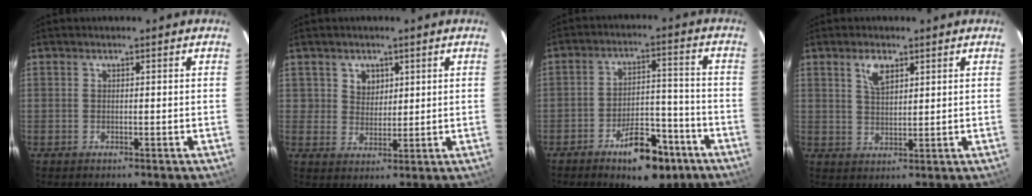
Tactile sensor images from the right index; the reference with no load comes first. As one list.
[{"total": 3.8, "force": [1.8, 3.3, 0.4], "torque": [-0.001, 0.008, 0.034]}, {"total": 11.6, "force": [-7.4, 5.1, 7.4], "torque": [-0.123, 0.020, -0.103]}, {"total": 4.2, "force": [2.4, 2.0, 2.9], "torque": [-0.053, 0.005, 0.046]}]